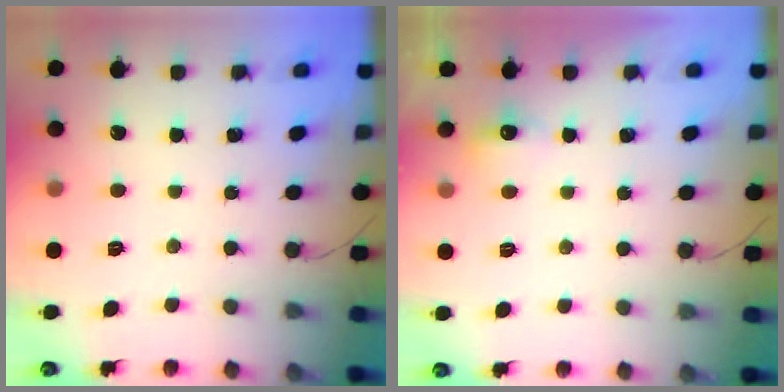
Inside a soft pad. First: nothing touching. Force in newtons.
{"total": 6.8, "press": 4.4, "slide": 5.2}